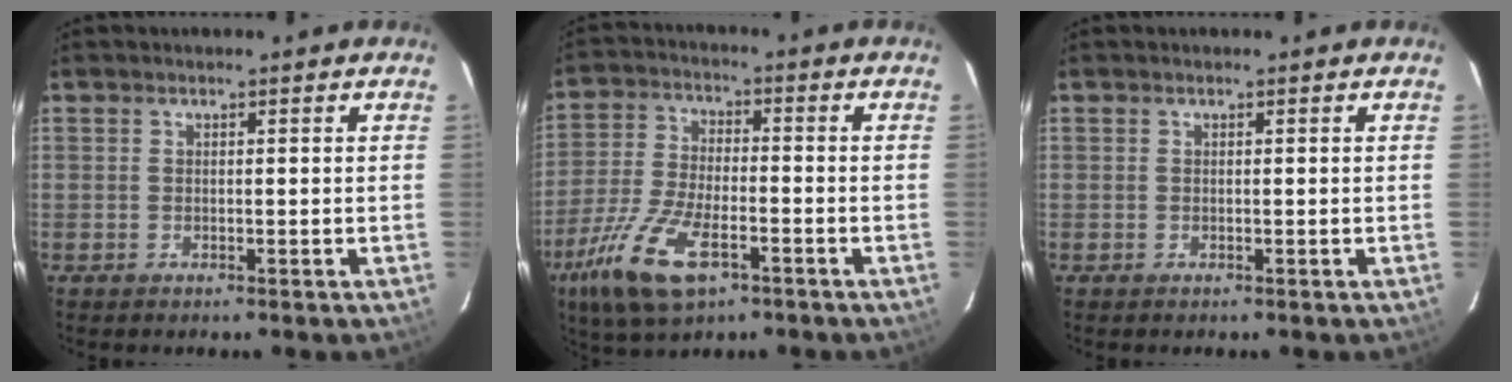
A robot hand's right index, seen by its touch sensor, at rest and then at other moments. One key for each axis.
{"total": 14.4, "fx": -7.7, "fy": 5.7, "fz": 10.7, "tx": -0.239, "ty": -0.026, "tz": -0.146}
{"total": 0.0}